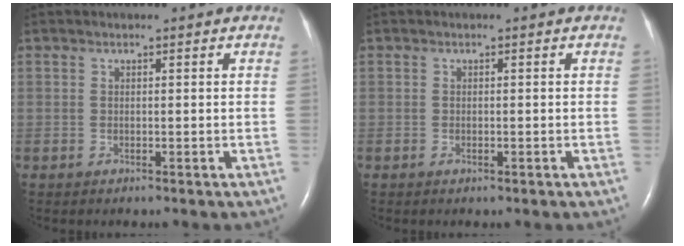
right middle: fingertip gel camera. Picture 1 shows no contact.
{"total": 0.6, "force": [-0.4, 0.2, 0.5], "torque": [-0.011, -0.002, -0.003]}